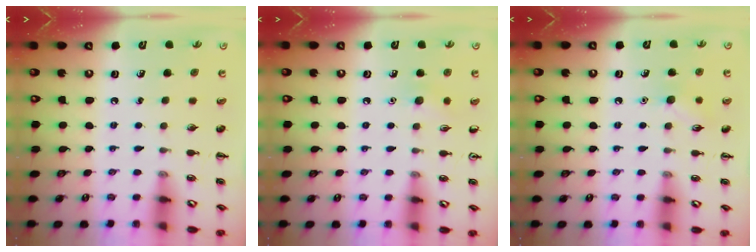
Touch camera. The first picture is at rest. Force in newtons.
{"total": 5.8, "press": 5.5, "slide": 1.7}
{"total": 7.8, "press": 7.7, "slide": 1.4}